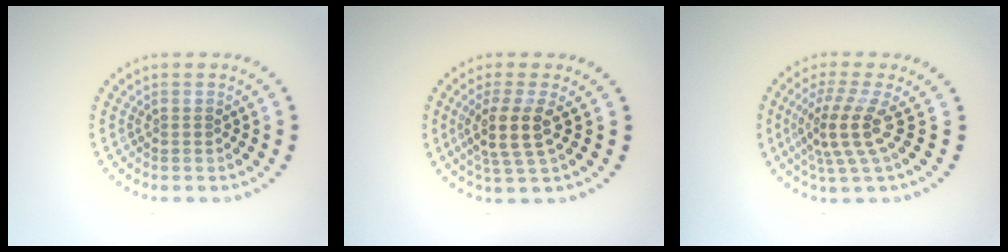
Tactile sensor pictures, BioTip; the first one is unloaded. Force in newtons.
{"total": 3.5, "press": 2.8, "slide": 2.1}
{"total": 3.8, "press": 2.7, "slide": 2.7}